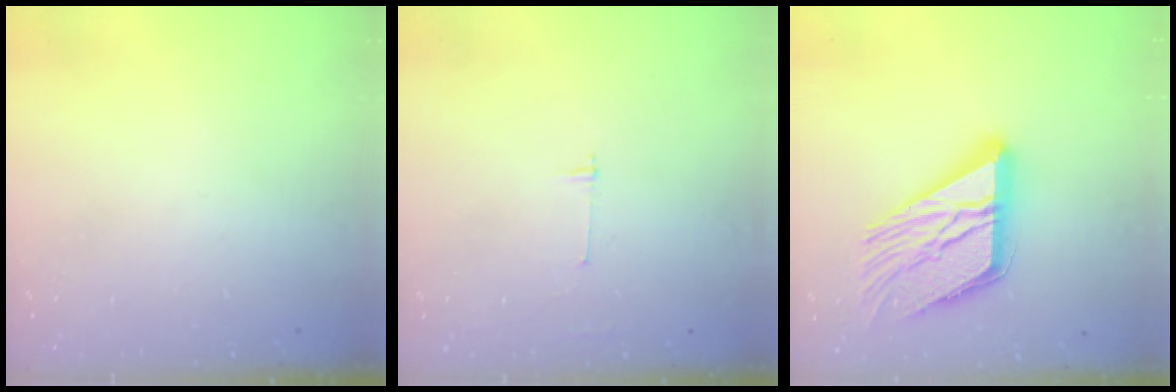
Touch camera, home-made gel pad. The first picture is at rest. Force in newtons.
{"total": 2.7, "press": 2.7, "slide": 0.3}
{"total": 18.9, "press": 18.8, "slide": 1.9}